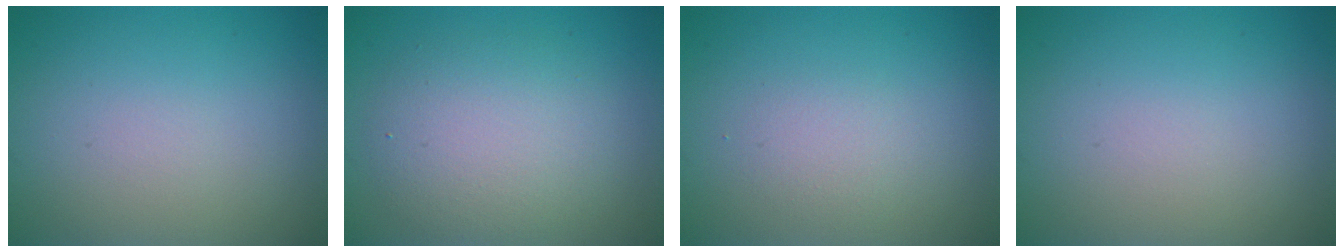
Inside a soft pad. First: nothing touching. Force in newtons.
{"total": 4.9, "press": 4.8, "slide": 0.8}
{"total": 1.4, "press": 1.4, "slide": 0.0}
{"total": 0.0}